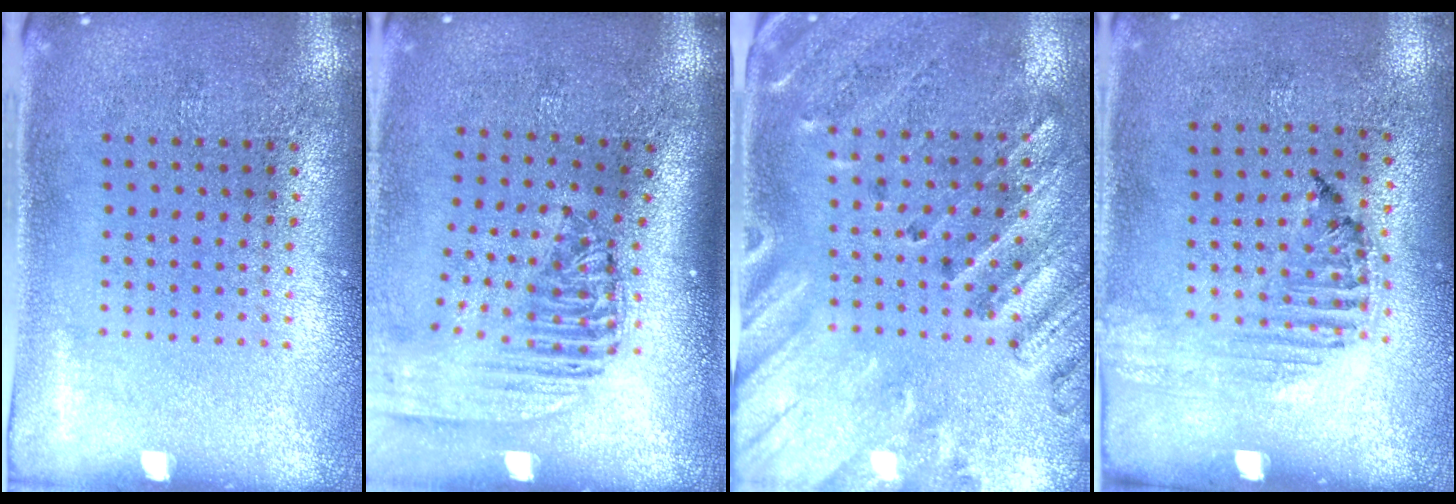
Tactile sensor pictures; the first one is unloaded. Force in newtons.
{"total": 2.4, "press": 1.8, "slide": 1.5}
{"total": 2.4, "press": 2.1, "slide": 1.3}
{"total": 1.2, "press": 1.2, "slide": 0.2}